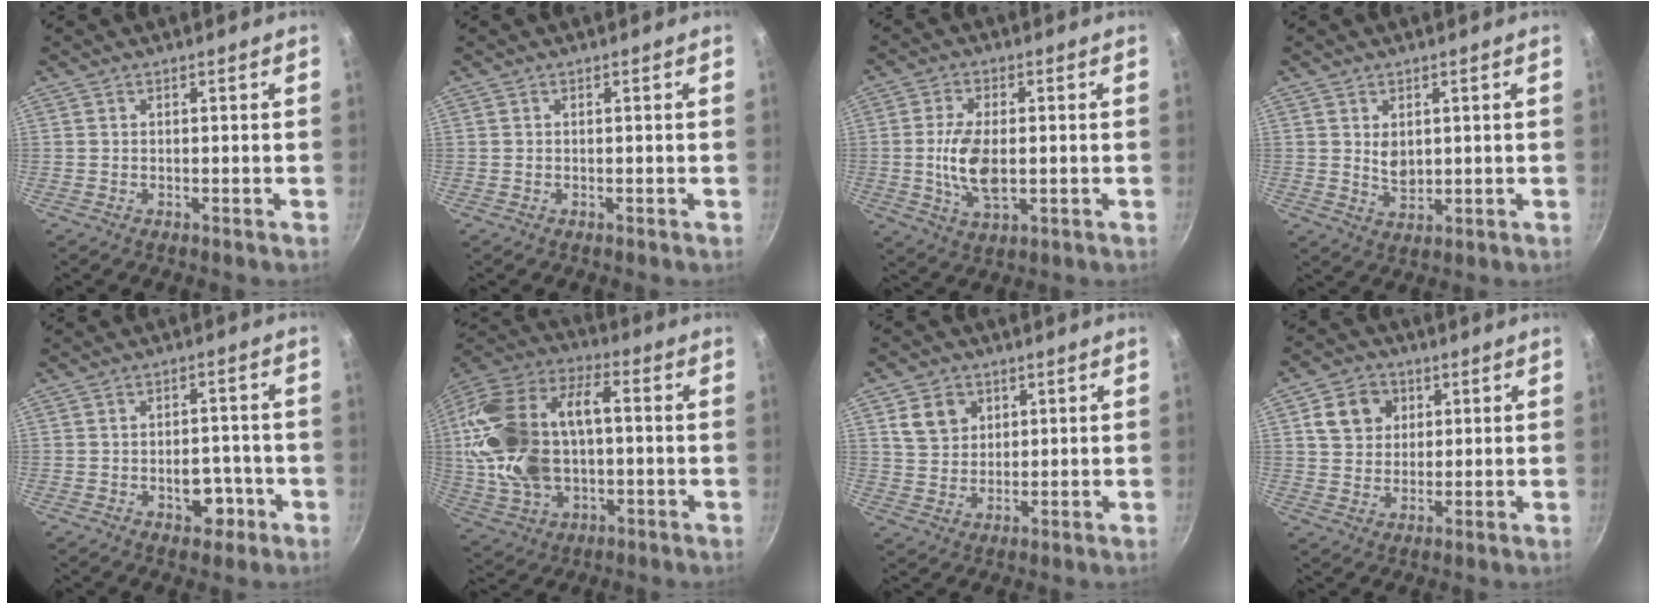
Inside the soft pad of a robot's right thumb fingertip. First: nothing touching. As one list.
[{"total": 0.0}, {"total": 9.5, "force": [-0.5, 4.8, 8.1], "torque": [-0.157, -0.006, -0.005]}, {"total": 3.9, "force": [0.9, 2.7, 2.6], "torque": [-0.033, -0.013, 0.025]}, {"total": 5.4, "force": [-2.1, 3.6, 3.5], "torque": [-0.022, 0.022, -0.023]}, {"total": 26.6, "force": [1.0, 15.5, 21.6], "torque": [-0.465, 0.018, 0.021]}, {"total": 7.0, "force": [2.8, 5.7, 2.9], "torque": [-0.027, -0.010, 0.056]}, {"total": 8.4, "force": [2.8, 7.0, 3.7], "torque": [-0.036, -0.004, 0.047]}]